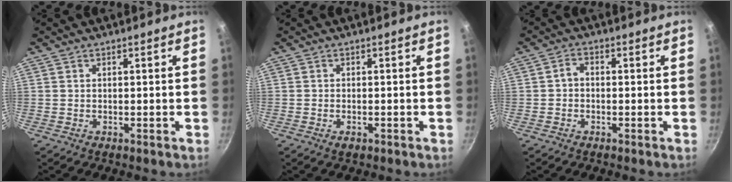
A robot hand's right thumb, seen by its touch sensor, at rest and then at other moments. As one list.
[{"total": 1.2, "force": [-0.6, 0.6, 0.8], "torque": [-0.014, 0.004, -0.008]}, {"total": 2.2, "force": [-0.4, 1.7, 1.5], "torque": [-0.020, 0.010, -0.015]}]